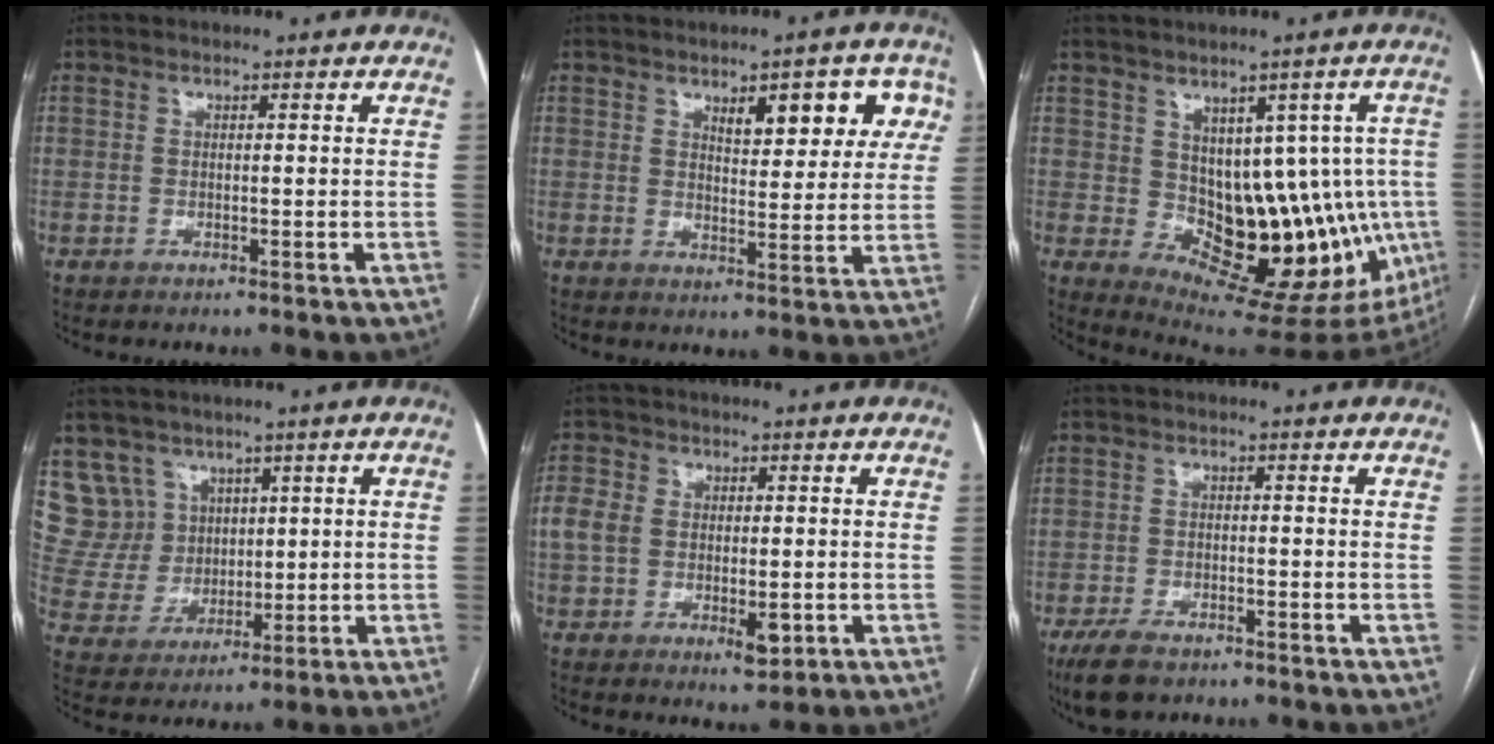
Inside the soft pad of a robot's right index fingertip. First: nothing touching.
{"total": 9.2, "force": [4.4, 3.5, 7.3], "torque": [-0.085, 0.017, 0.059]}
{"total": 15.1, "force": [-0.5, 8.9, 12.3], "torque": [-0.131, 0.023, 0.016]}
{"total": 8.7, "force": [5.2, 7.0, 0.3], "torque": [-0.014, 0.035, 0.117]}
{"total": 8.4, "force": [-1.0, 5.7, 6.1], "torque": [-0.109, 0.006, -0.012]}
{"total": 5.2, "force": [-3.8, 2.3, 2.7], "torque": [-0.056, -0.006, -0.065]}